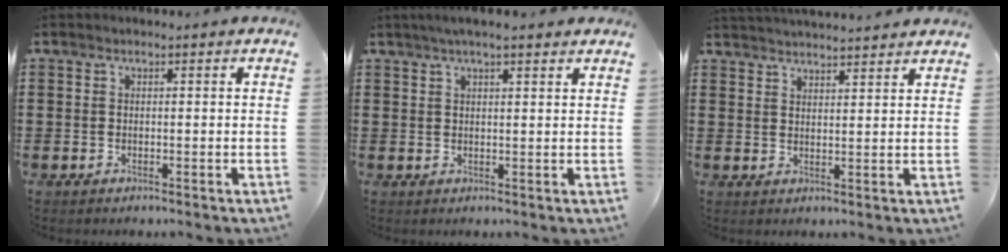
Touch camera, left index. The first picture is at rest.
{"total": 3.1, "force": [2.3, 0.3, 2.0], "torque": [-0.044, 0.005, 0.042]}
{"total": 2.9, "force": [2.9, -0.1, 0.0], "torque": [-0.009, -0.008, 0.054]}